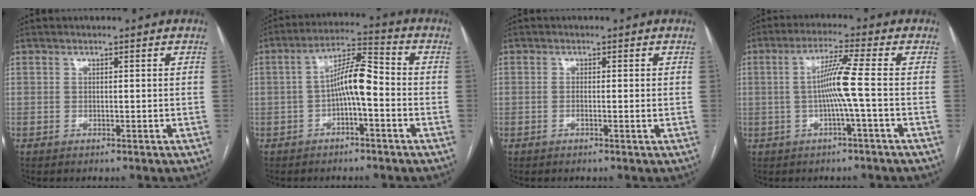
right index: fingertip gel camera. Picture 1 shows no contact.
{"total": 7.4, "force": [-1.4, 1.3, 7.2], "torque": [-0.130, 0.026, -0.028]}
{"total": 1.2, "force": [-0.2, 0.1, 1.2], "torque": [-0.019, 0.000, -0.004]}
{"total": 6.3, "force": [-0.7, -1.5, 6.1], "torque": [-0.116, 0.007, -0.012]}